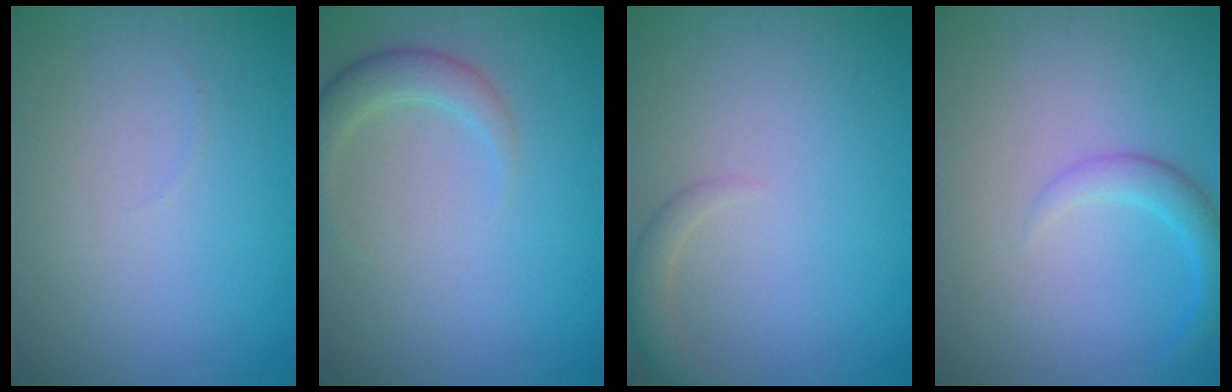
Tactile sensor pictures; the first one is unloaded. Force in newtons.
{"total": 2.4, "press": 2.4, "slide": 0.2}
{"total": 1.6, "press": 1.6, "slide": 0.0}
{"total": 2.2, "press": 2.2, "slide": 0.1}